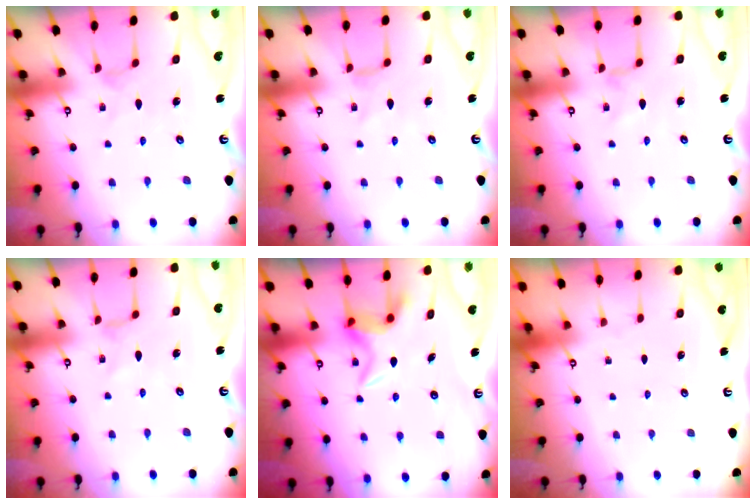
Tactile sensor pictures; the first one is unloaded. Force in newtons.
{"total": 0.0}
{"total": 1.1, "press": 1.0, "slide": 0.4}
{"total": 0.0}
{"total": 5.9, "press": 5.9, "slide": 0.8}
{"total": 0.0}